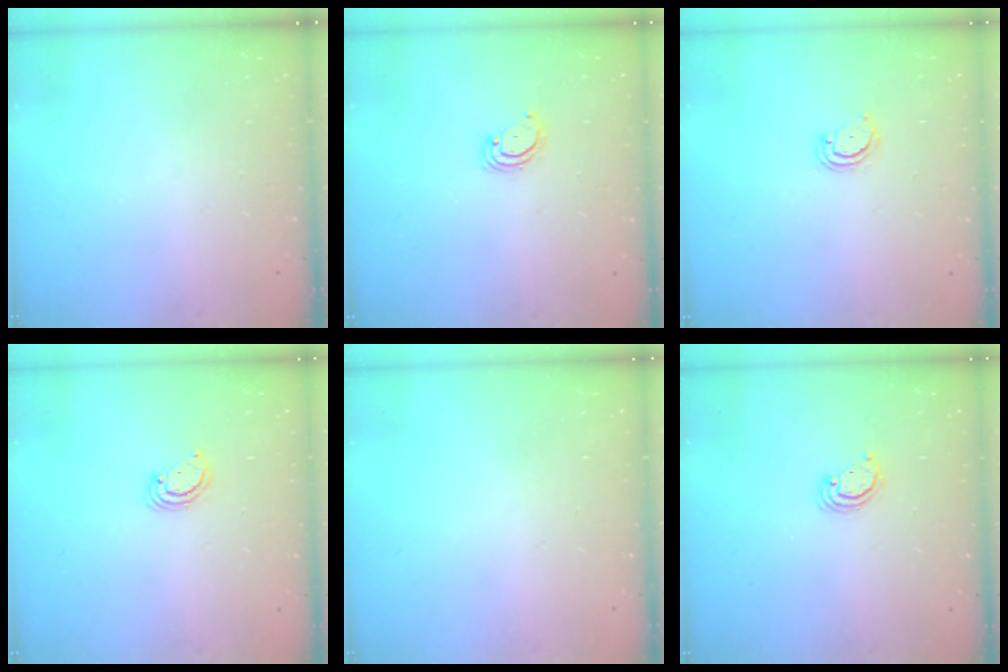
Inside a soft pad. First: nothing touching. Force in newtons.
{"total": 2.8, "press": 2.8, "slide": 0.2}
{"total": 3.2, "press": 3.2, "slide": 0.3}
{"total": 2.3, "press": 2.3, "slide": 0.1}
{"total": 0.0}
{"total": 2.5, "press": 2.5, "slide": 0.2}